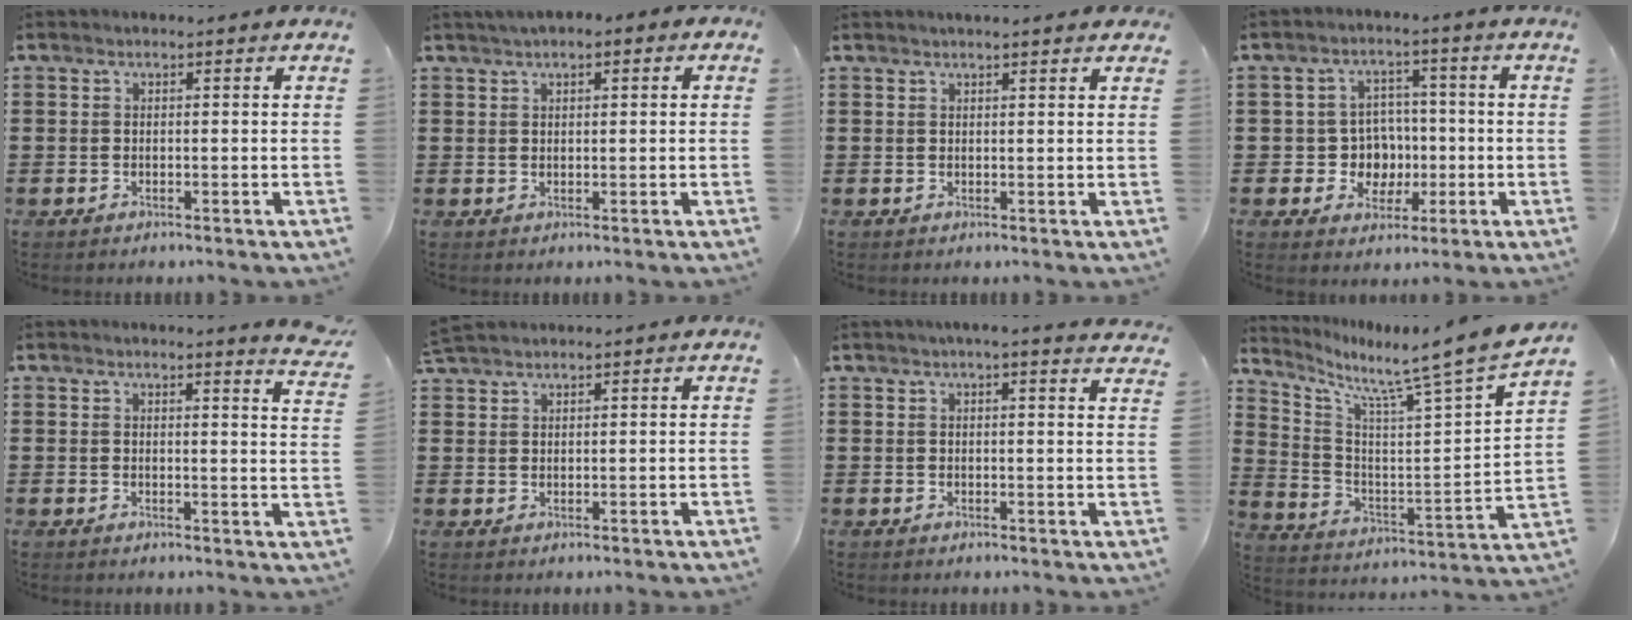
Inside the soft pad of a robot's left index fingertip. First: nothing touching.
{"total": 1.5, "force": [0.7, 0.6, 1.2], "torque": [-0.025, 0.006, 0.011]}
{"total": 1.3, "force": [1.3, 0.0, 0.3], "torque": [-0.009, 0.001, 0.024]}
{"total": 6.0, "force": [-0.6, 5.6, 1.9], "torque": [-0.041, 0.009, -0.011]}
{"total": 3.0, "force": [2.8, -0.6, 0.9], "torque": [-0.018, -0.014, 0.049]}
{"total": 2.2, "force": [2.1, 0.4, 0.4], "torque": [-0.014, 0.002, 0.043]}
{"total": 2.1, "force": [1.9, -0.1, 1.0], "torque": [-0.025, 0.001, 0.034]}
{"total": 7.6, "force": [6.8, -0.9, 3.4], "torque": [-0.085, -0.073, 0.096]}